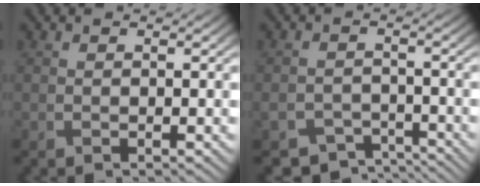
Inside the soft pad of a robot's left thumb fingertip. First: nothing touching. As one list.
[{"total": 4.5, "force": [-3.8, 2.0, 1.2], "torque": [-0.027, -0.017, -0.062]}]